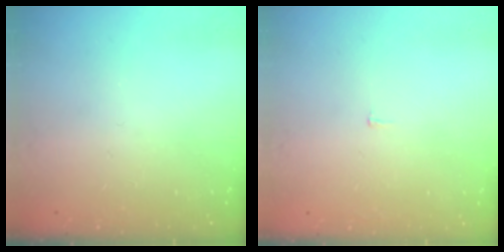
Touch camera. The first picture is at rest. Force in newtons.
{"total": 2.2, "press": 2.2, "slide": 0.1}